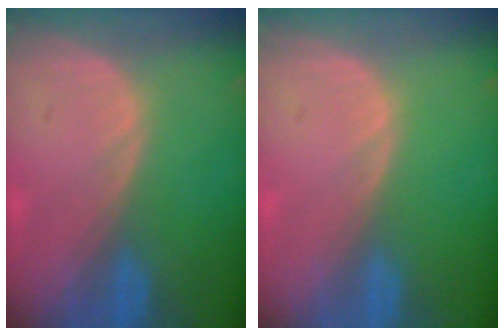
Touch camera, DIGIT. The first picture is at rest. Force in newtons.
{"total": 0.0}